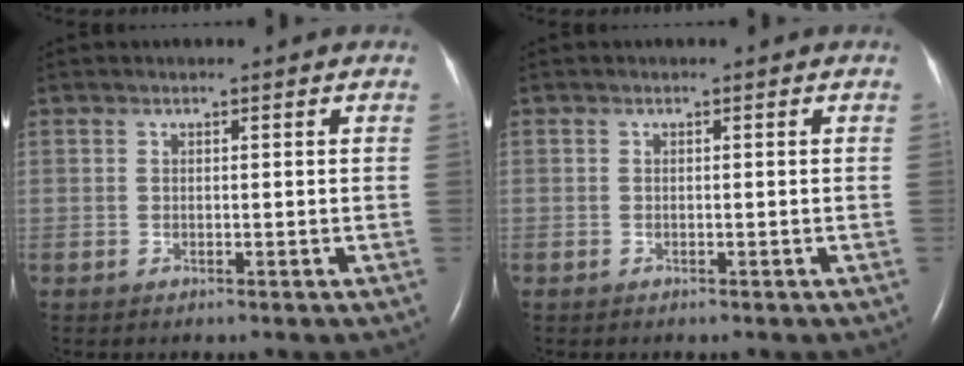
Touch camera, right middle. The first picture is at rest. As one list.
[{"total": 0.0}]